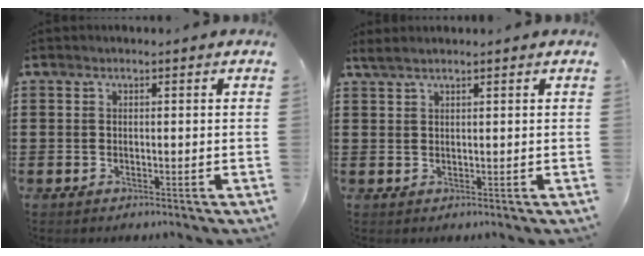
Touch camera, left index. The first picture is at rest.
{"total": 1.6, "force": [1.3, 0.1, 0.9], "torque": [-0.019, 0.001, 0.025]}